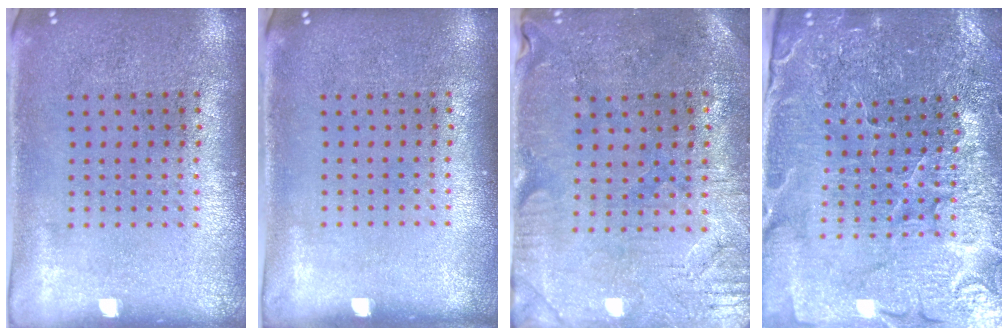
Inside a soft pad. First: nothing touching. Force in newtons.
{"total": 0.0}
{"total": 0.6, "press": 0.5, "slide": 0.3}
{"total": 3.7, "press": 3.7, "slide": 0.5}